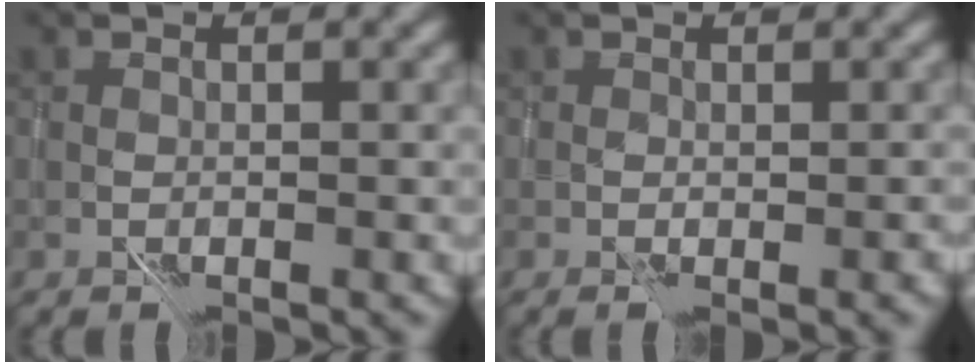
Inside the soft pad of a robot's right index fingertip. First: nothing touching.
{"total": 1.7, "force": [-0.3, 0.5, 1.6], "torque": [-0.024, -0.003, 0.006]}